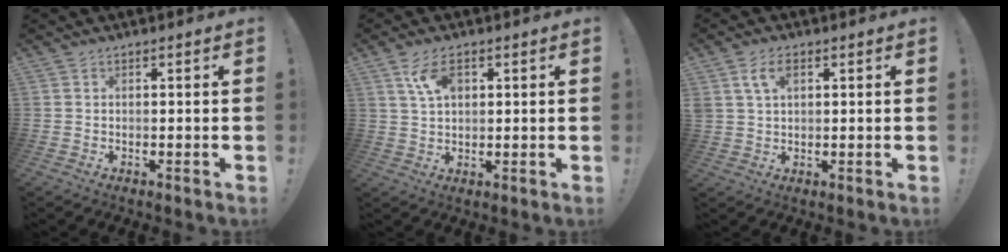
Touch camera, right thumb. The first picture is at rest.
{"total": 7.2, "force": [3.0, 4.1, 5.1], "torque": [-0.087, -0.003, 0.057]}
{"total": 5.3, "force": [2.3, 3.1, 3.7], "torque": [-0.065, 0.003, 0.043]}